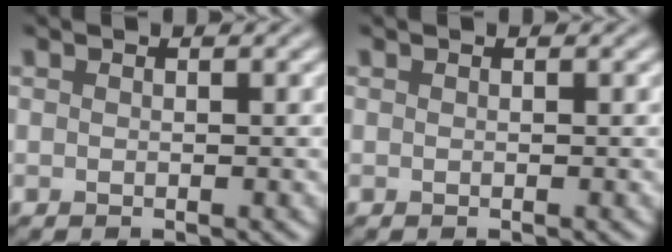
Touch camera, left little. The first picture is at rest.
{"total": 0.0}